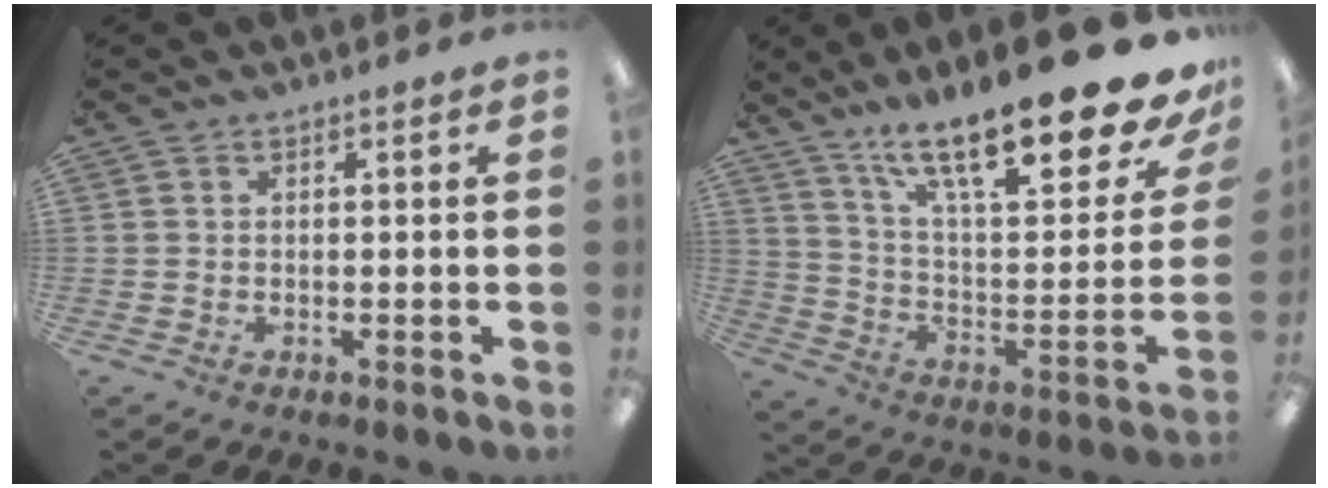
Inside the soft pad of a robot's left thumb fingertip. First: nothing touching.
{"total": 25.0, "force": [16.9, 6.2, 17.3], "torque": [-0.253, -0.116, 0.275]}